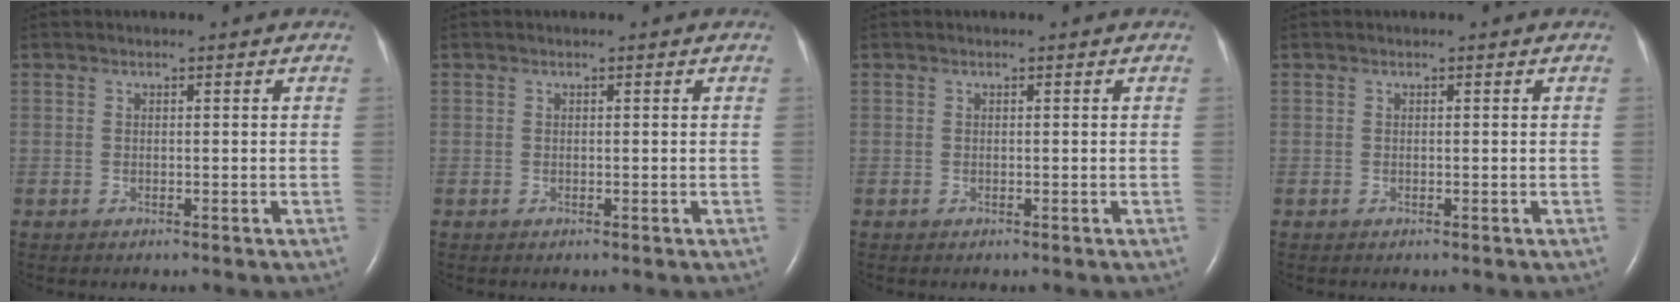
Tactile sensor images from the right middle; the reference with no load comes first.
{"total": 0.0}
{"total": 0.0}
{"total": 0.0}